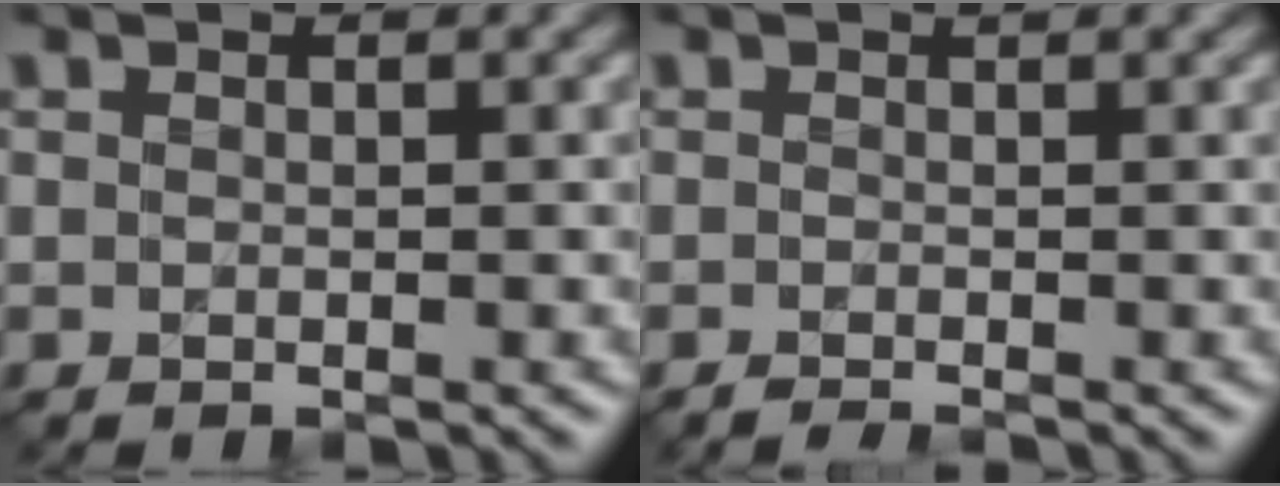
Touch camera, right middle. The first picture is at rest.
{"total": 0.7, "force": [-0.4, 0.1, 0.5], "torque": [-0.006, 0.004, -0.013]}